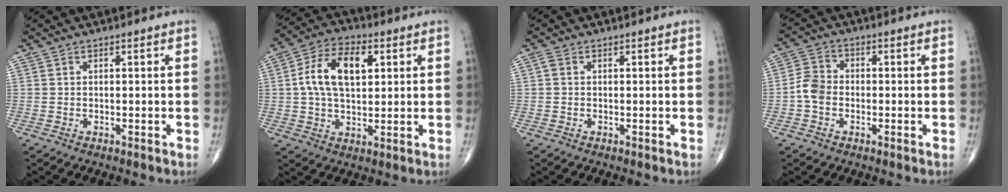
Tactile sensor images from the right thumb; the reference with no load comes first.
{"total": 12.2, "force": [2.6, 6.9, 9.7], "torque": [-0.168, 0.010, 0.042]}
{"total": 1.0, "force": [0.1, 0.7, 0.7], "torque": [-0.013, 0.001, -0.001]}
{"total": 4.8, "force": [-1.3, 3.7, 2.7], "torque": [-0.049, 0.016, -0.035]}